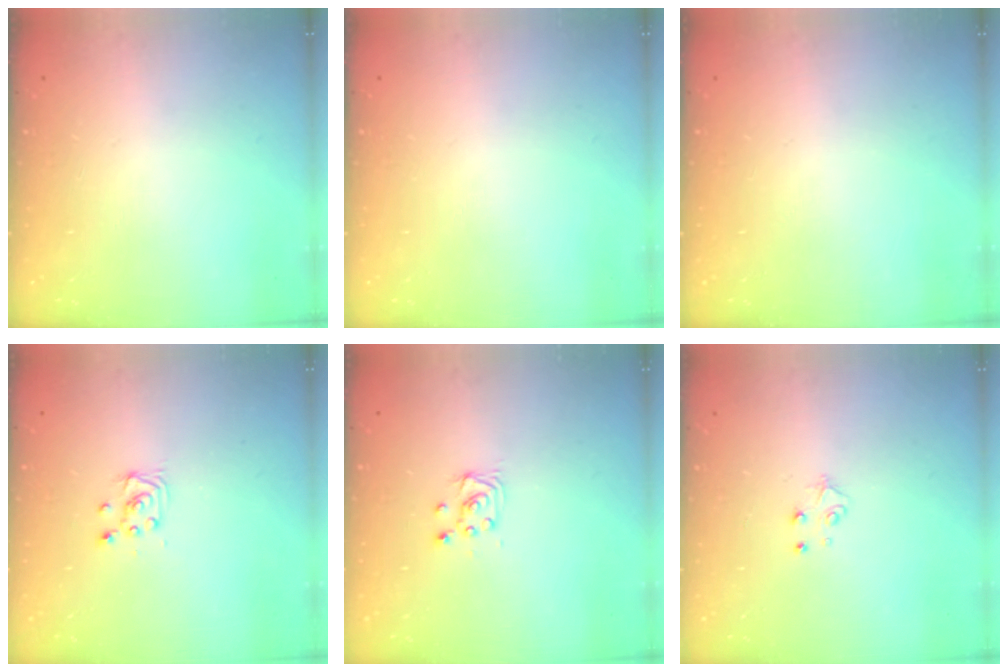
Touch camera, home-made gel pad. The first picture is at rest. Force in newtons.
{"total": 0.0}
{"total": 0.0}
{"total": 3.8, "press": 3.8, "slide": 0.3}
{"total": 4.6, "press": 4.6, "slide": 0.5}
{"total": 4.8, "press": 4.8, "slide": 0.5}